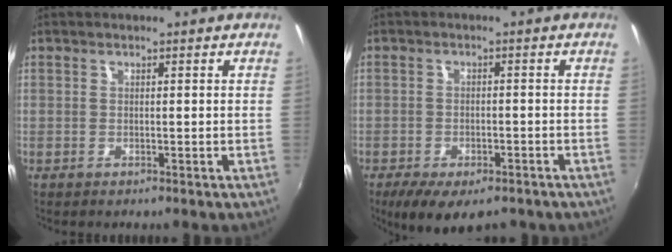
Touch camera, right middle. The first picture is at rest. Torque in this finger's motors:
{"motor_torque": [0.60, -0.59, 0.29, 0.08]}